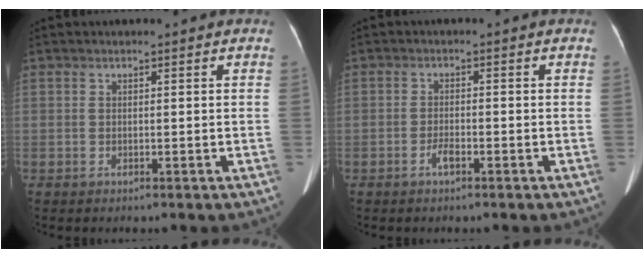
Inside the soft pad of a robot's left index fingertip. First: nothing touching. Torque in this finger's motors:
{"motor_torque": [0.24, 0.12, 0.04, 0.05]}